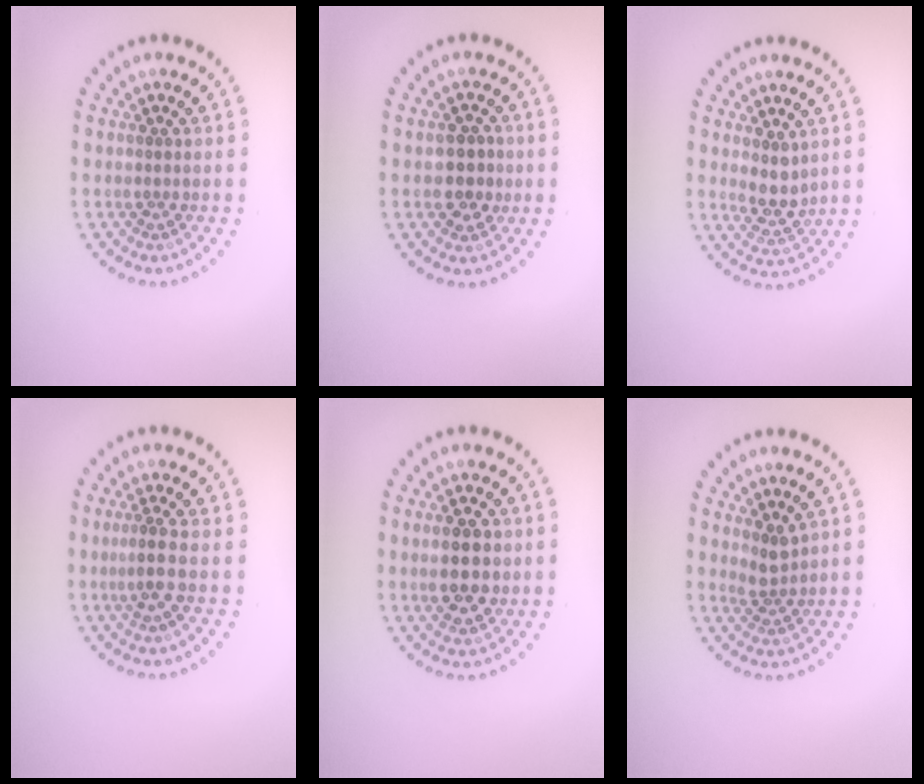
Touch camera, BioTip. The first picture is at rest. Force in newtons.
{"total": 2.7, "press": 2.7, "slide": 0.5}
{"total": 2.4, "press": 2.0, "slide": 1.3}
{"total": 1.8, "press": 1.5, "slide": 1.0}
{"total": 4.1, "press": 4.1, "slide": 0.2}
{"total": 1.8, "press": 1.3, "slide": 1.2}